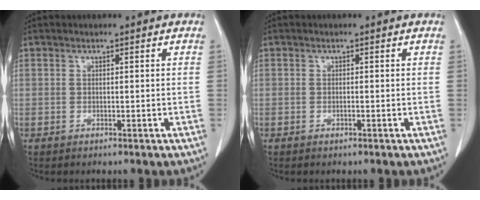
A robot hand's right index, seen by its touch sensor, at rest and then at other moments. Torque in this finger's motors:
{"motor_torque": [0.00, 0.04, 0.02, 0.01]}